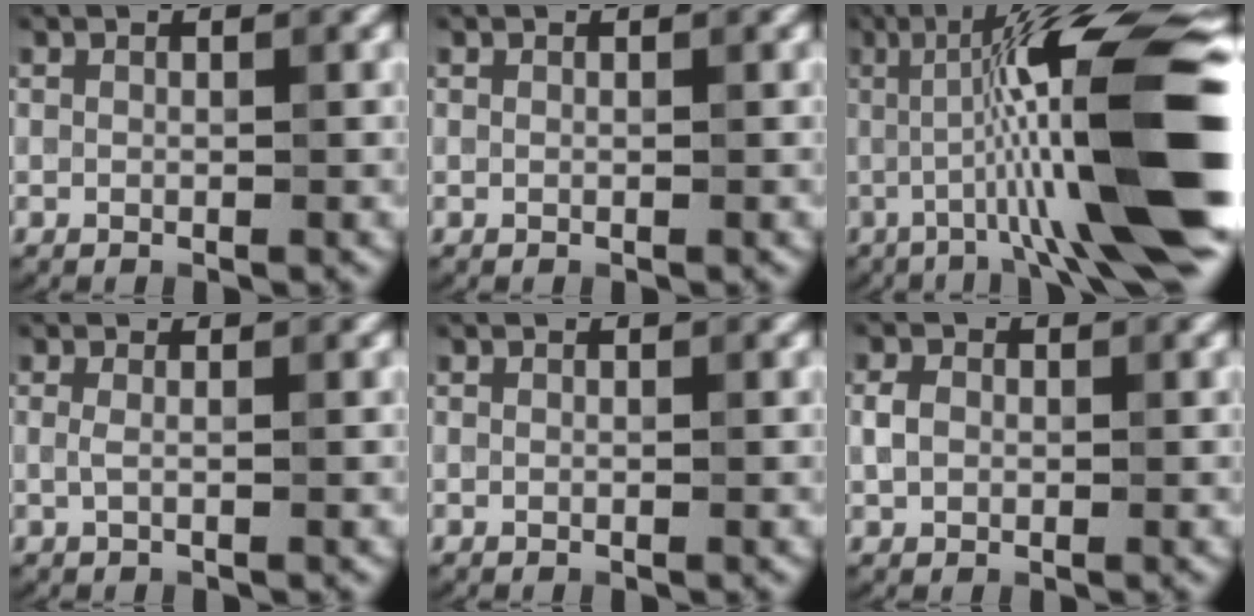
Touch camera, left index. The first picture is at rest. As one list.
[{"total": 0.0}, {"total": 14.0, "force": [-1.3, 1.6, 13.8], "torque": [-0.205, 0.020, -0.022]}, {"total": 0.8, "force": [-0.3, 0.3, 0.7], "torque": [-0.014, -0.005, -0.008]}, {"total": 0.0}, {"total": 1.6, "force": [-0.3, 1.4, 0.7], "torque": [-0.019, -0.001, -0.008]}]